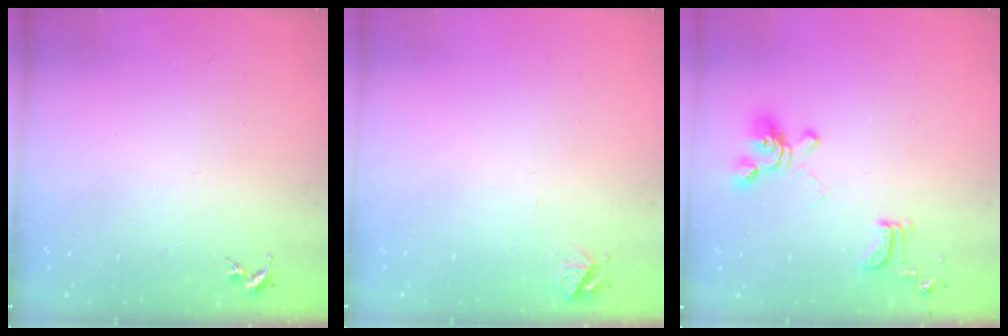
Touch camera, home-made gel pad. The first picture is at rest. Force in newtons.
{"total": 4.9, "press": 4.9, "slide": 0.5}
{"total": 14.3, "press": 14.3, "slide": 1.3}